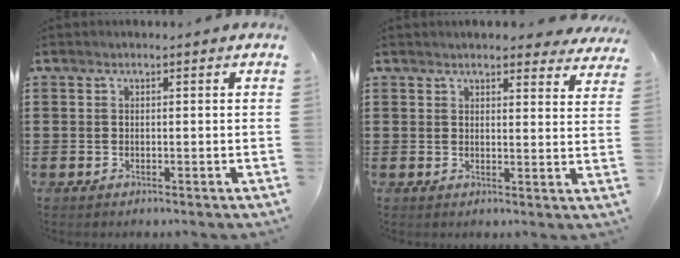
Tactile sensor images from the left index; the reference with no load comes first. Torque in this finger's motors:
{"motor_torque": [2.14, 0.00, 0.36, 0.05]}